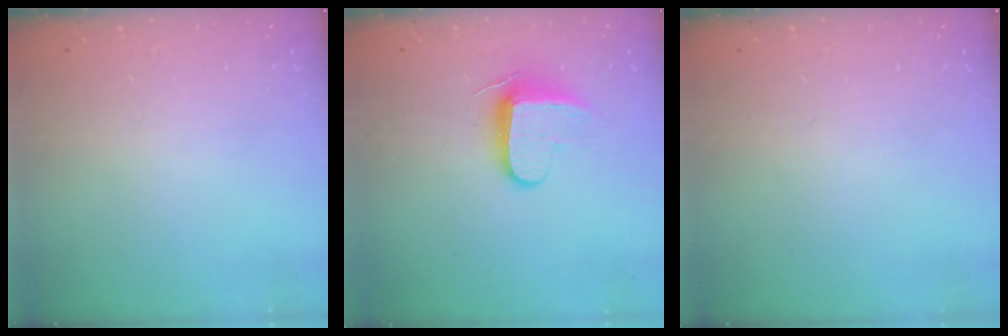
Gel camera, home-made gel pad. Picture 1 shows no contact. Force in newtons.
{"total": 8.7, "press": 8.6, "slide": 0.9}
{"total": 0.0}